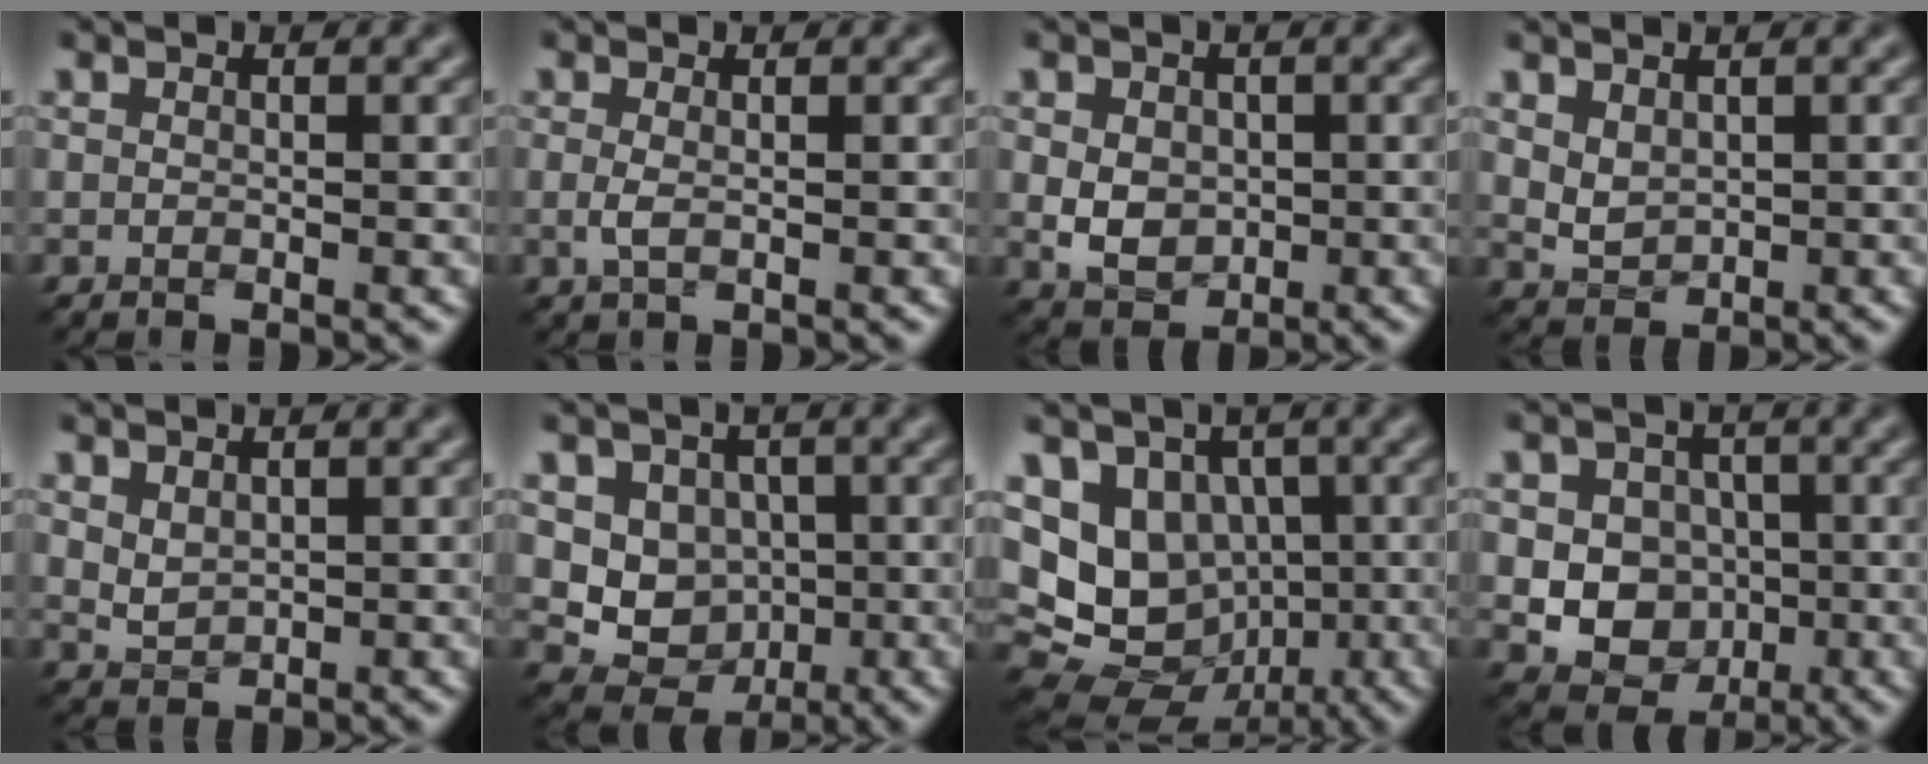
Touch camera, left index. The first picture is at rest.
{"total": 1.1, "force": [-0.1, 0.3, 1.0], "torque": [-0.029, -0.002, -0.003]}
{"total": 3.5, "force": [-0.1, 2.7, 2.3], "torque": [-0.042, -0.006, 0.005]}
{"total": 1.9, "force": [0.7, 1.3, 1.1], "torque": [-0.027, -0.005, 0.022]}
{"total": 1.5, "force": [0.8, 0.9, 0.9], "torque": [-0.024, -0.003, 0.021]}
{"total": 5.8, "force": [0.3, 5.1, 2.7], "torque": [-0.028, -0.009, -0.006]}
{"total": 12.2, "force": [-0.1, 10.5, 6.2], "torque": [-0.122, 0.020, -0.014]}
{"total": 7.6, "force": [-0.3, 6.8, 3.3], "torque": [-0.046, 0.016, -0.033]}